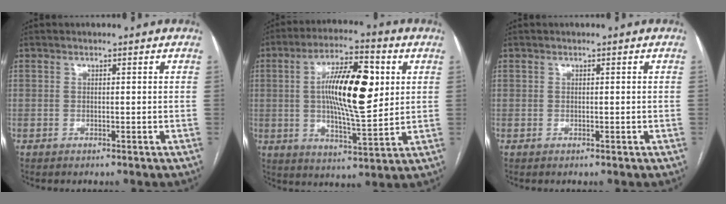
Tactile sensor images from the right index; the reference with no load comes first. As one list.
[{"total": 15.2, "force": [2.7, 3.5, 14.5], "torque": [-0.254, 0.011, 0.041]}, {"total": 0.0}]